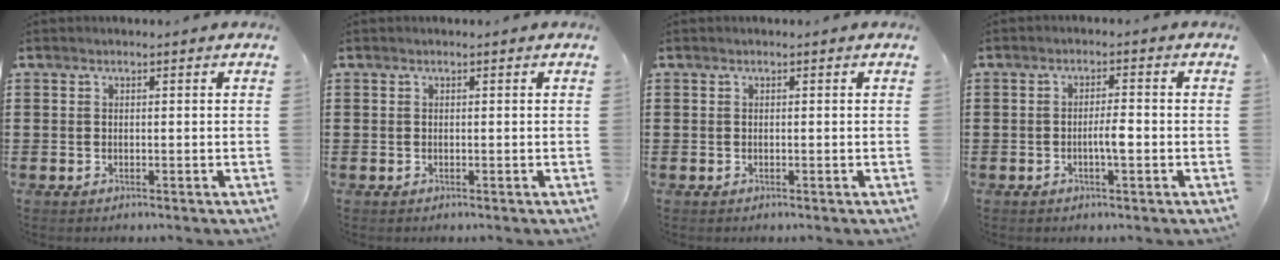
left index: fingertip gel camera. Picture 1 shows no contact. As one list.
[{"total": 0.0}, {"total": 0.0}, {"total": 3.2, "force": [-0.9, 0.7, 3.0], "torque": [-0.054, 0.004, -0.017]}]